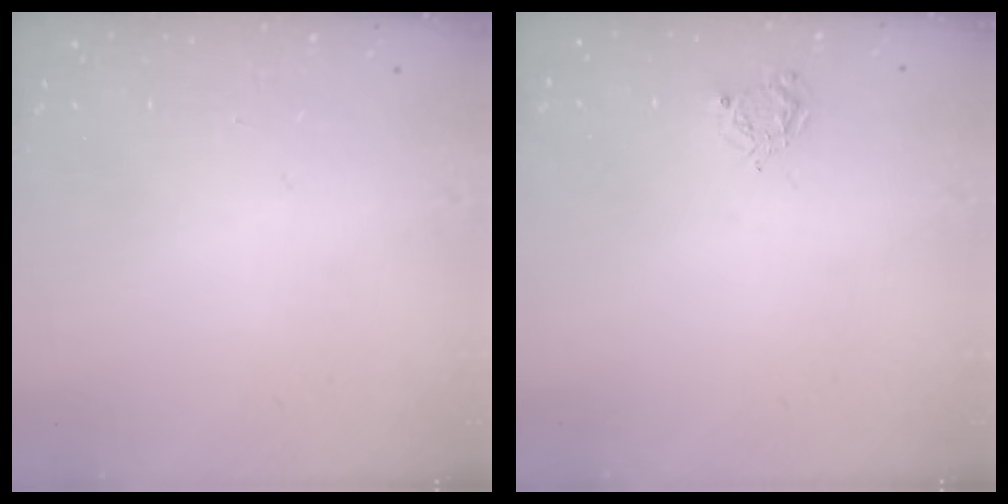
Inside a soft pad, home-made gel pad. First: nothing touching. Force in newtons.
{"total": 5.1, "press": 5.1, "slide": 0.2}